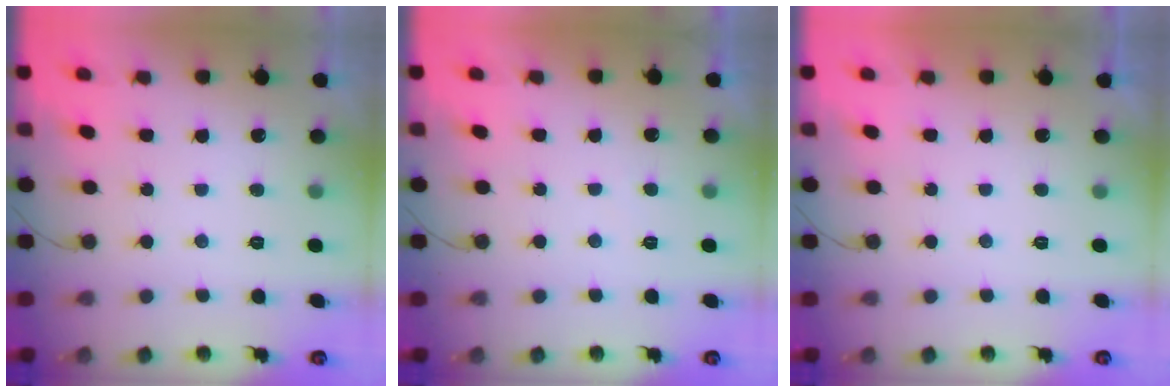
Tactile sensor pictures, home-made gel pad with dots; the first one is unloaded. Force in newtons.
{"total": 0.8, "press": 0.6, "slide": 0.4}
{"total": 2.1, "press": 2.1, "slide": 0.4}